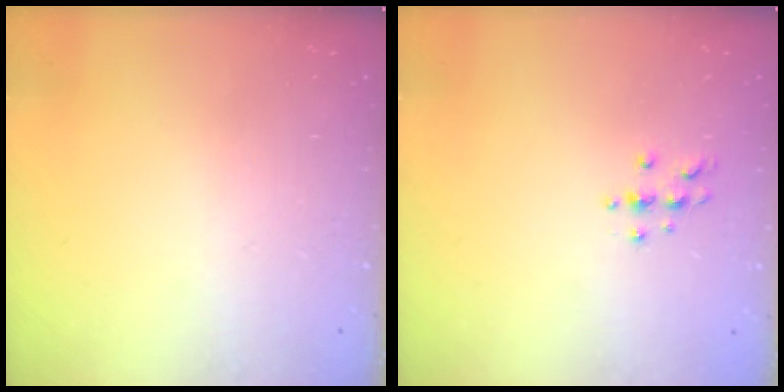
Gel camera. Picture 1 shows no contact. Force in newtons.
{"total": 4.2, "press": 4.2, "slide": 0.5}